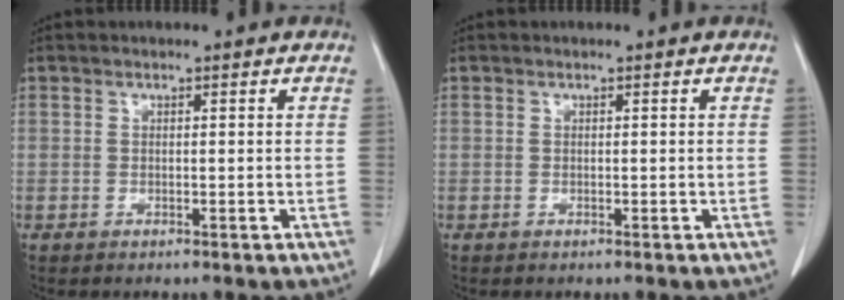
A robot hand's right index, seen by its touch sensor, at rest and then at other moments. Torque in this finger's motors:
{"motor_torque": [0.00, 0.00, 0.00, 0.00]}